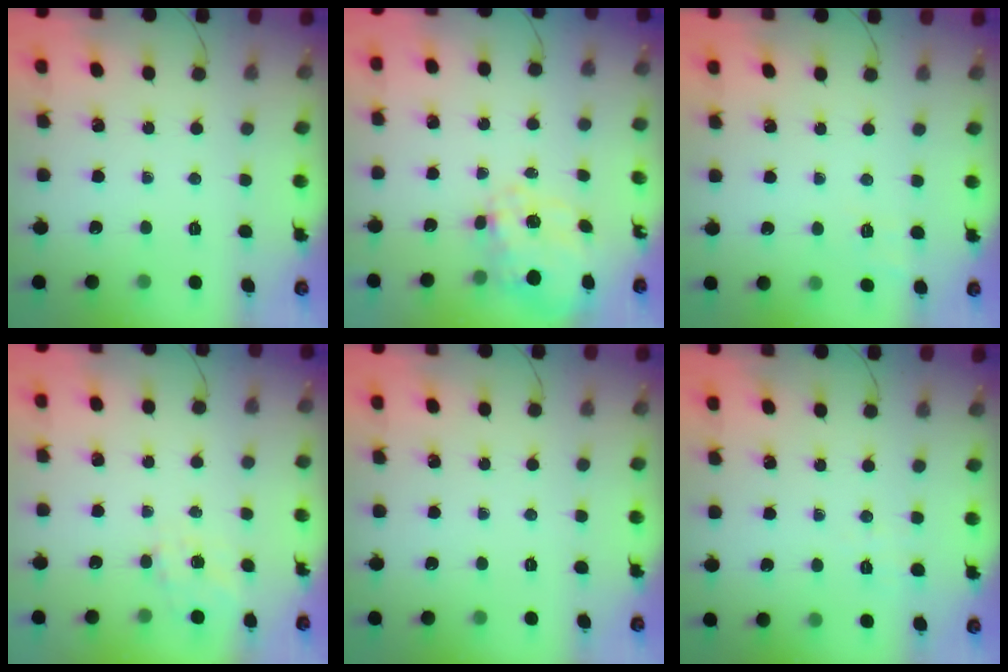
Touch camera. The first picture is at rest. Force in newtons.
{"total": 9.3, "press": 9.2, "slide": 1.4}
{"total": 5.8, "press": 5.5, "slide": 2.0}
{"total": 2.2, "press": 1.9, "slide": 1.2}
{"total": 0.0}
{"total": 1.4, "press": 0.5, "slide": 1.3}